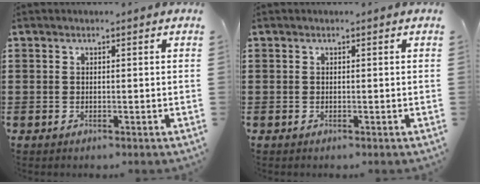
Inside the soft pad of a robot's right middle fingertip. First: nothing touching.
{"total": 0.0}